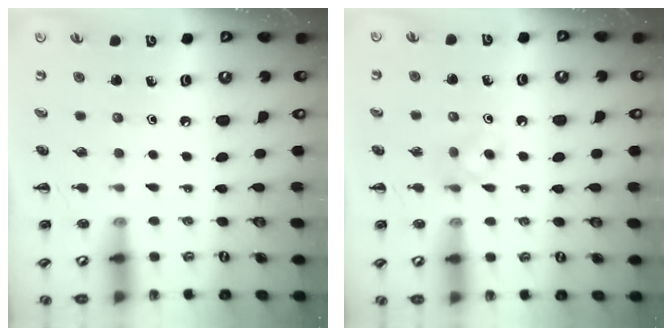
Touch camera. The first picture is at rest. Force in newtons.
{"total": 4.2, "press": 3.9, "slide": 1.7}